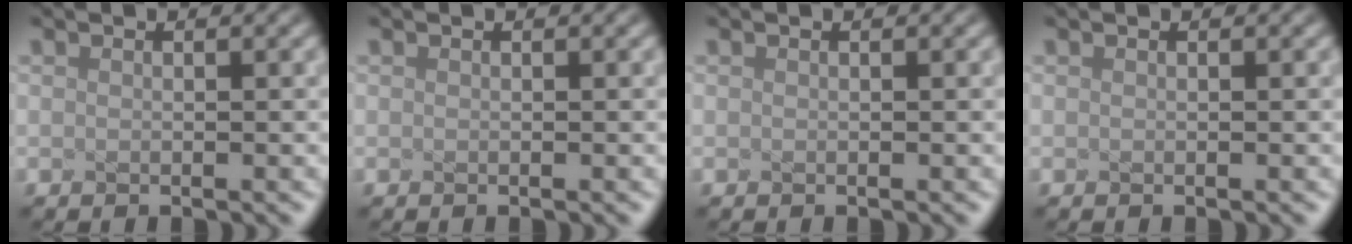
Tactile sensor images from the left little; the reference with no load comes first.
{"total": 0.0}
{"total": 0.0}
{"total": 0.0}